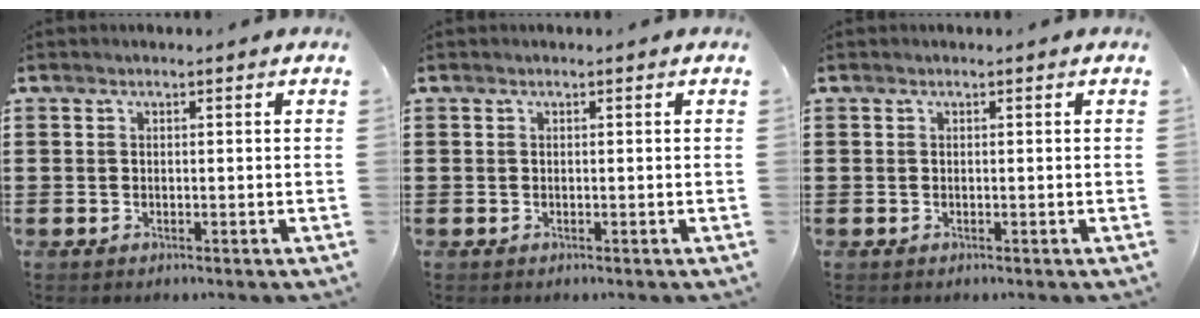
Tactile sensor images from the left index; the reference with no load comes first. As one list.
[{"total": 0.0}, {"total": 0.0}]